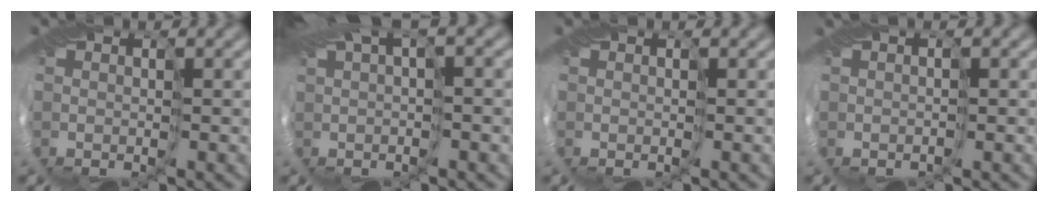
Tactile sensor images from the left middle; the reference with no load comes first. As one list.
[{"total": 8.0, "force": [2.7, 2.6, 7.0], "torque": [-0.133, 0.018, 0.055]}, {"total": 0.0}, {"total": 1.1, "force": [0.6, 0.4, 0.9], "torque": [-0.016, 0.007, 0.014]}]